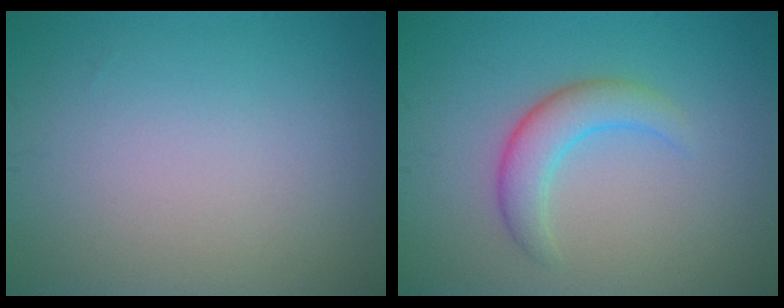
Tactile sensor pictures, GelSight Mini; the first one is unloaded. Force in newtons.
{"total": 3.3, "press": 3.3, "slide": 0.1}